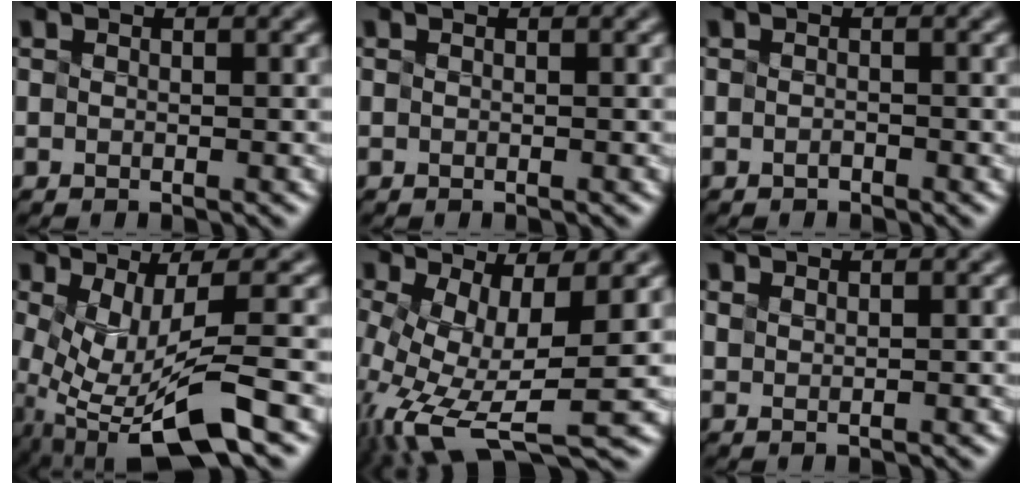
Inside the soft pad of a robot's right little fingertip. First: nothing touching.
{"total": 0.0}
{"total": 1.3, "force": [-0.9, -0.6, -0.8], "torque": [-0.002, -0.001, 0.004]}
{"total": 8.0, "force": [-2.4, 1.6, 7.5], "torque": [-0.138, 0.005, -0.020]}
{"total": 9.1, "force": [-3.2, 2.3, 8.2], "torque": [-0.175, -0.006, -0.034]}
{"total": 2.3, "force": [1.7, 1.1, 1.2], "torque": [-0.015, 0.023, 0.022]}